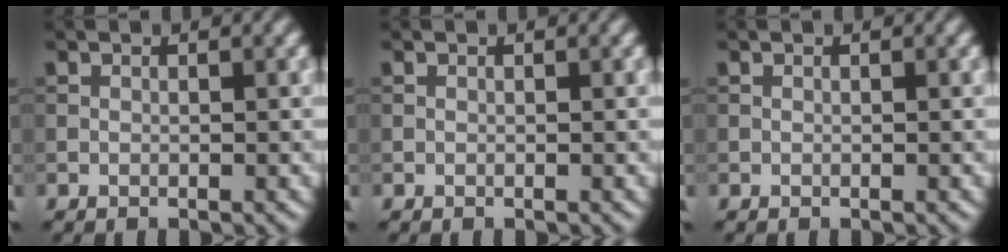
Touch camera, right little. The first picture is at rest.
{"total": 0.0}
{"total": 0.0}